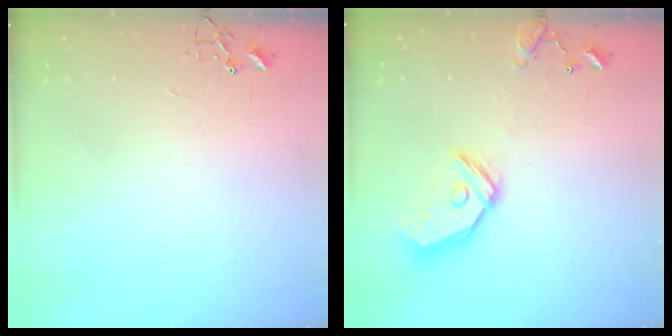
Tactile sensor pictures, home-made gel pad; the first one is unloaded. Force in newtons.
{"total": 15.9, "press": 15.7, "slide": 2.6}